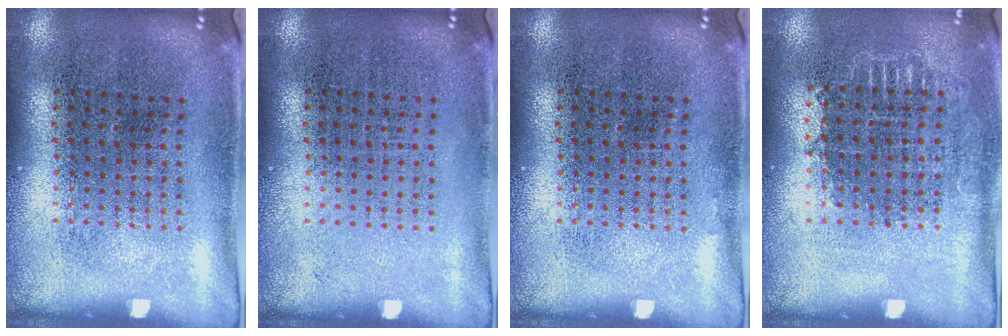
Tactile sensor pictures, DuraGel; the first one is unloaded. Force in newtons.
{"total": 0.0}
{"total": 0.0}
{"total": 0.7, "press": 0.7, "slide": 0.3}